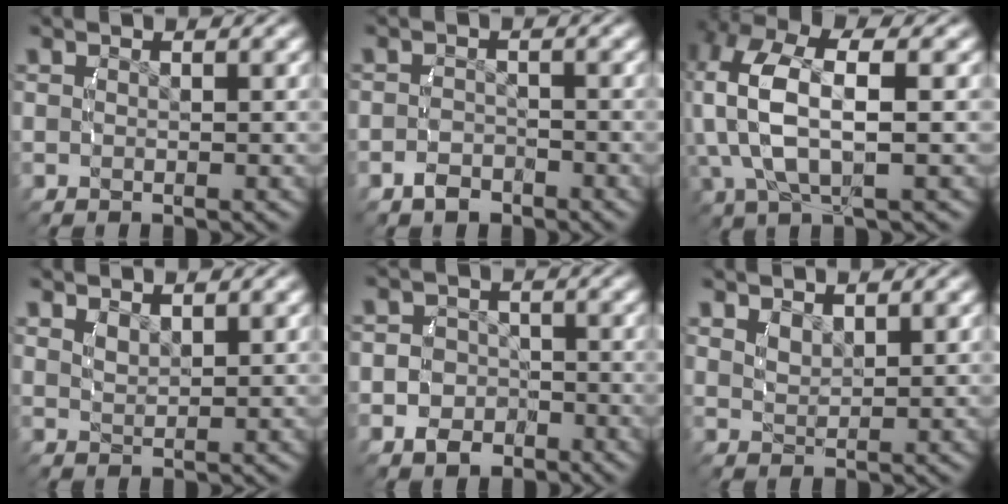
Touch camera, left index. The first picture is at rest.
{"total": 1.6, "force": [-1.5, 0.6, 0.1], "torque": [0.000, -0.004, -0.025]}
{"total": 7.8, "force": [0.9, 4.3, 6.4], "torque": [-0.166, -0.019, 0.025]}
{"total": 1.4, "force": [1.3, -0.6, 0.2], "torque": [0.002, -0.004, 0.032]}
{"total": 5.4, "force": [-2.0, 4.9, 1.0], "torque": [-0.028, -0.010, -0.041]}
{"total": 1.5, "force": [1.4, -0.3, 0.4], "torque": [-0.003, -0.005, 0.036]}